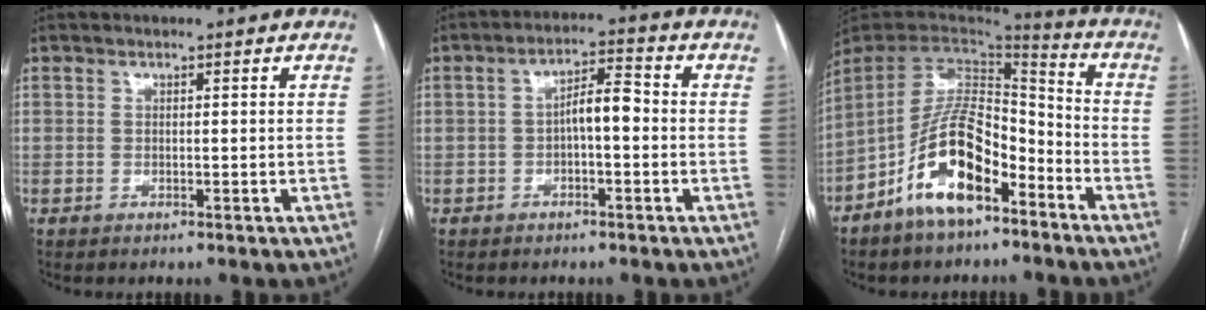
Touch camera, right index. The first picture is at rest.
{"total": 4.8, "force": [-0.6, 1.3, 4.6], "torque": [-0.078, 0.021, -0.009]}
{"total": 14.0, "force": [-7.4, 5.5, 10.5], "torque": [-0.204, 0.010, -0.132]}